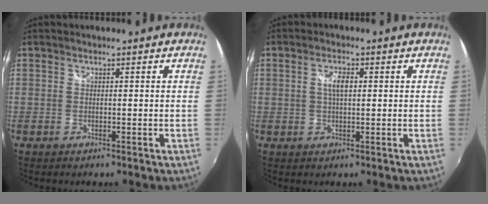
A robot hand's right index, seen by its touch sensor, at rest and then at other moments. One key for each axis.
{"total": 3.0, "fx": 0.6, "fy": 1.2, "fz": 2.7, "tx": -0.050, "ty": 0.002, "tz": 0.009}